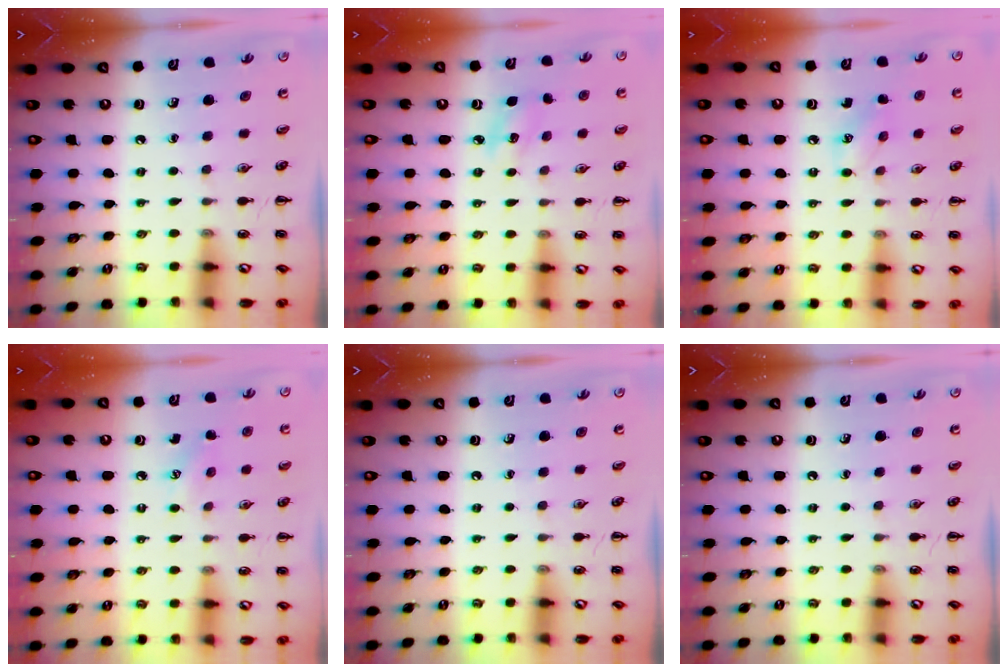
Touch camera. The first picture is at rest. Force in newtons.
{"total": 5.4, "press": 5.1, "slide": 1.6}
{"total": 7.0, "press": 6.7, "slide": 1.9}
{"total": 5.2, "press": 5.0, "slide": 1.4}
{"total": 0.0}
{"total": 0.0}